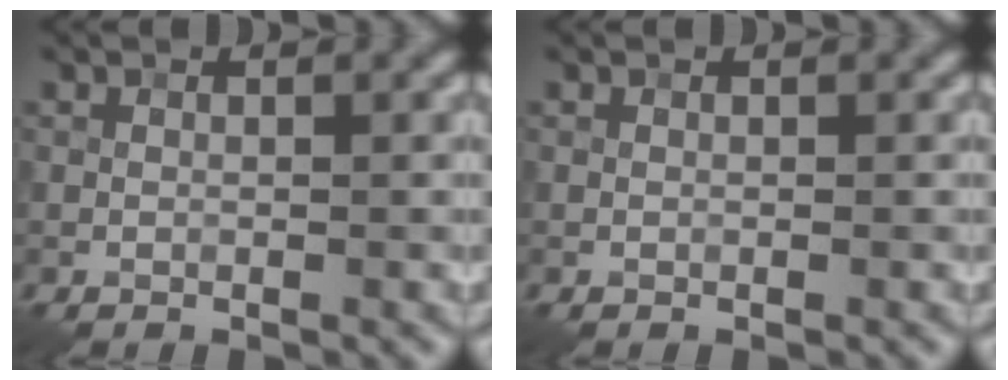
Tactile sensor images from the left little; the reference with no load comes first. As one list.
[{"total": 0.0}]